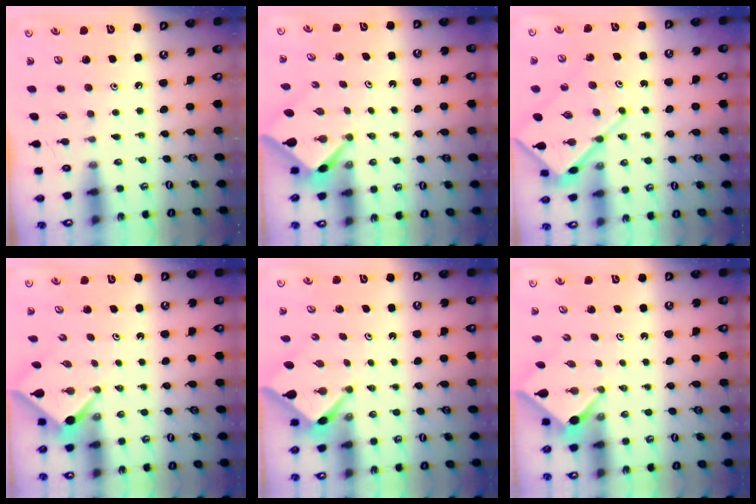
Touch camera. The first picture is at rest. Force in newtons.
{"total": 2.6, "press": 2.6, "slide": 0.3}
{"total": 10.7, "press": 10.7, "slide": 1.2}
{"total": 2.4, "press": 2.4, "slide": 0.4}
{"total": 2.4, "press": 2.4, "slide": 0.3}
{"total": 2.5, "press": 2.5, "slide": 0.3}